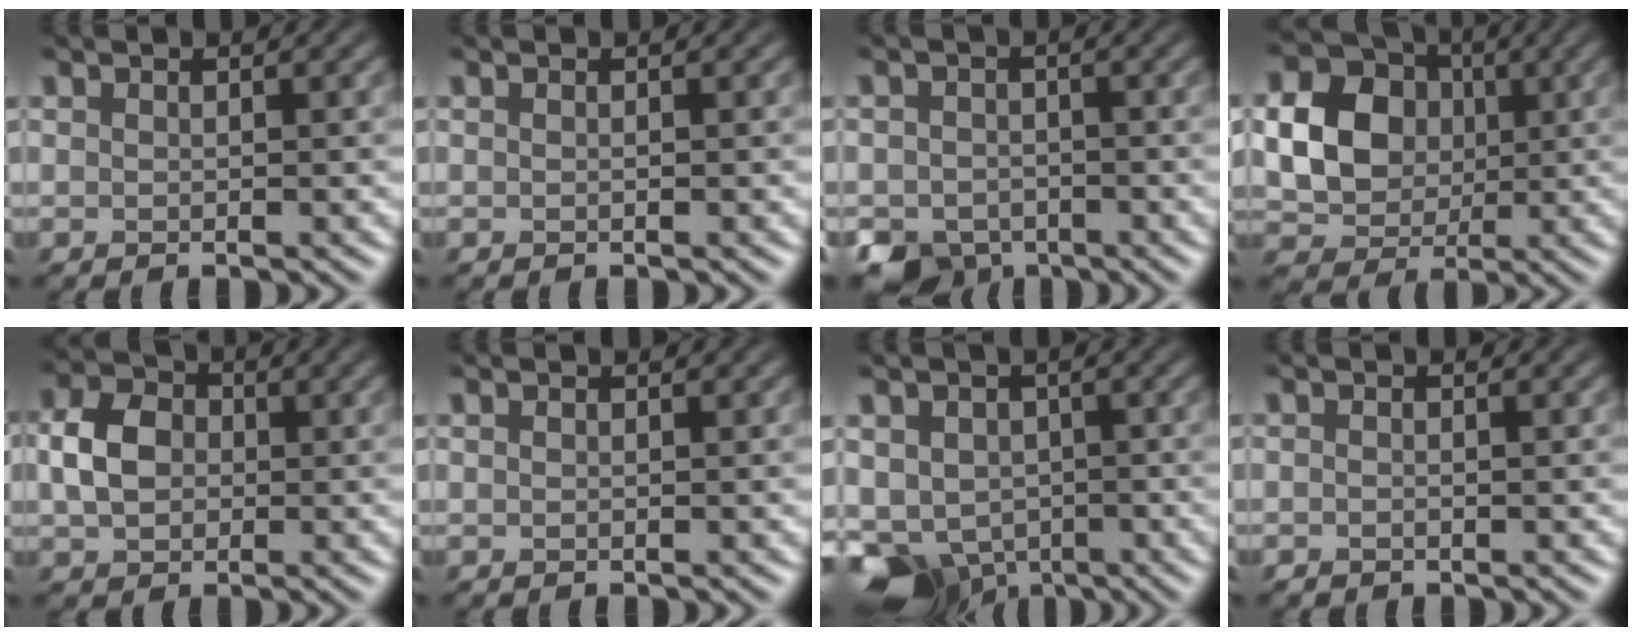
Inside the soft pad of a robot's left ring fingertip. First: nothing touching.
{"total": 0.0}
{"total": 3.7, "force": [-2.2, 2.9, 0.7], "torque": [-0.013, -0.015, -0.047]}
{"total": 12.0, "force": [0.4, 10.3, 6.2], "torque": [-0.133, 0.022, -0.014]}
{"total": 4.0, "force": [-1.3, 3.1, 2.2], "torque": [-0.051, 0.000, -0.033]}
{"total": 0.0}
{"total": 9.4, "force": [-5.5, 6.6, 3.6], "torque": [-0.050, -0.020, -0.083]}
{"total": 0.7, "force": [-0.6, 0.1, -0.2], "torque": [0.001, -0.002, -0.012]}